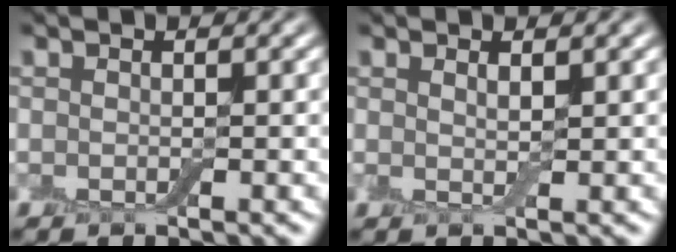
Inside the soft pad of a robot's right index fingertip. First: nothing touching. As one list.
[{"total": 0.9, "force": [0.6, 0.1, 0.7], "torque": [-0.018, -0.005, 0.009]}]